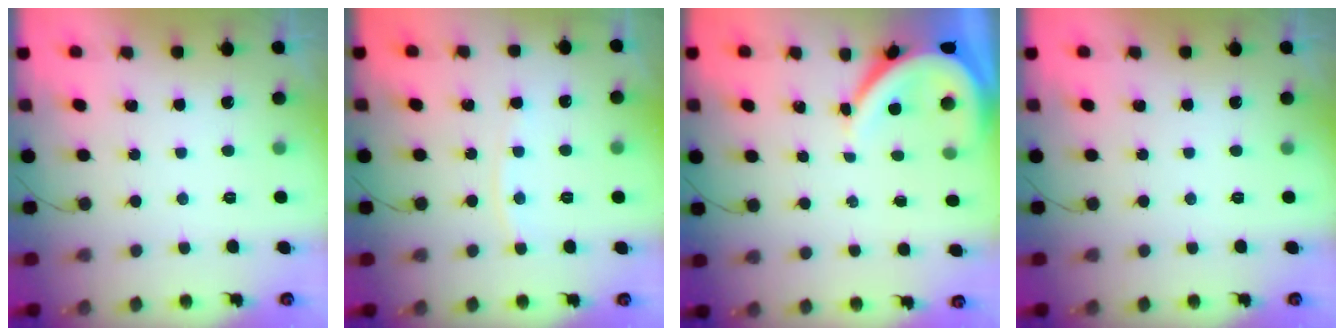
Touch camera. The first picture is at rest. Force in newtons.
{"total": 5.3, "press": 5.3, "slide": 0.7}
{"total": 8.0, "press": 7.9, "slide": 1.0}
{"total": 0.0}